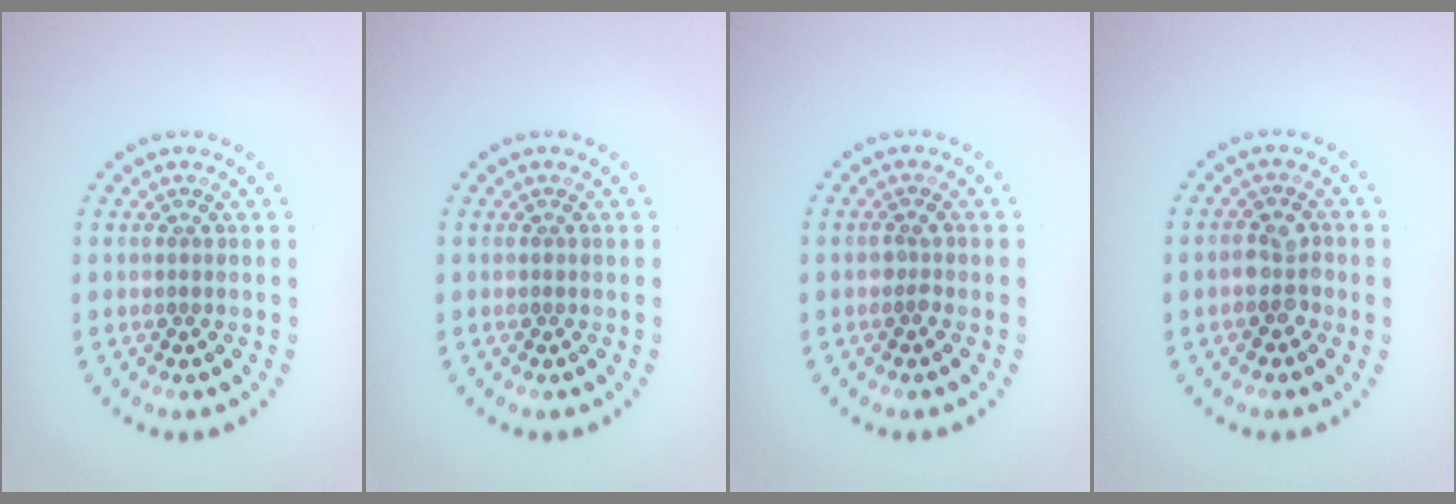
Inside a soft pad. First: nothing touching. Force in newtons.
{"total": 0.0}
{"total": 0.7, "press": 0.6, "slide": 0.2}
{"total": 2.6, "press": 2.5, "slide": 0.8}